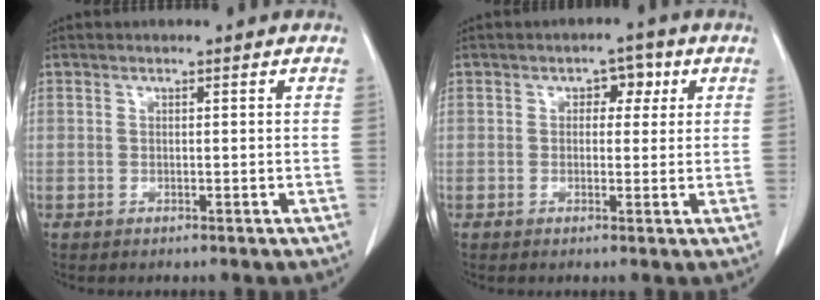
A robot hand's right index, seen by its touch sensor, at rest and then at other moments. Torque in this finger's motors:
{"motor_torque": [0.02, 0.02, 0.00, 0.00]}